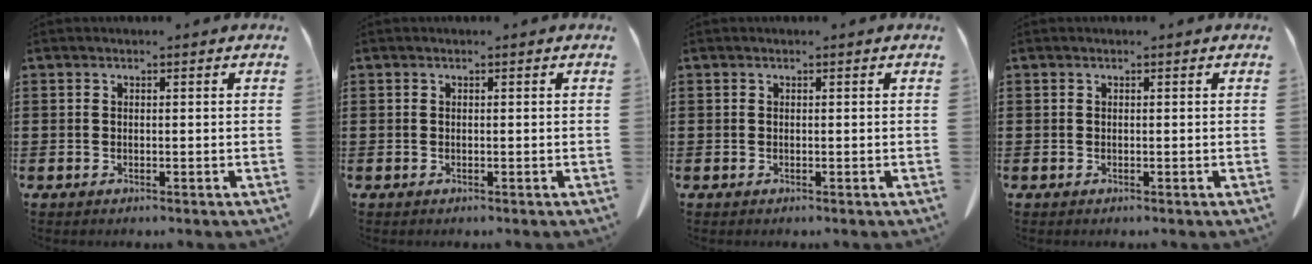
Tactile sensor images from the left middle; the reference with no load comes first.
{"total": 0.0}
{"total": 0.0}
{"total": 0.0}